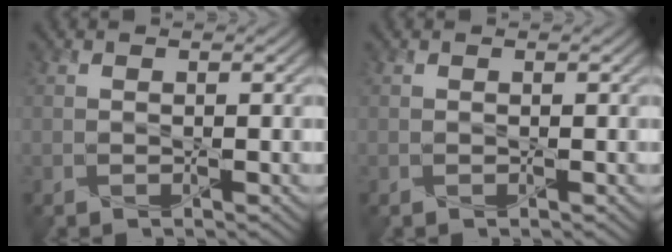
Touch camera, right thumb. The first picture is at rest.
{"total": 0.0}